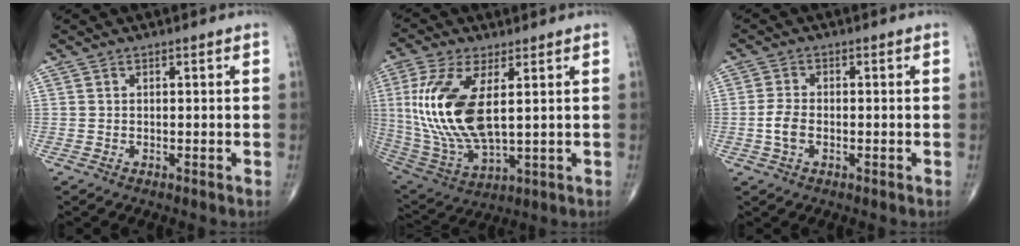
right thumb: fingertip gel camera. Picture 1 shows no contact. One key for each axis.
{"total": 17.9, "fx": 2.9, "fy": 7.8, "fz": 15.8, "tx": -0.347, "ty": -0.020, "tz": 0.068}
{"total": 3.5, "fx": -0.8, "fy": 2.0, "fz": 2.8, "tx": -0.062, "ty": 0.007, "tz": -0.017}